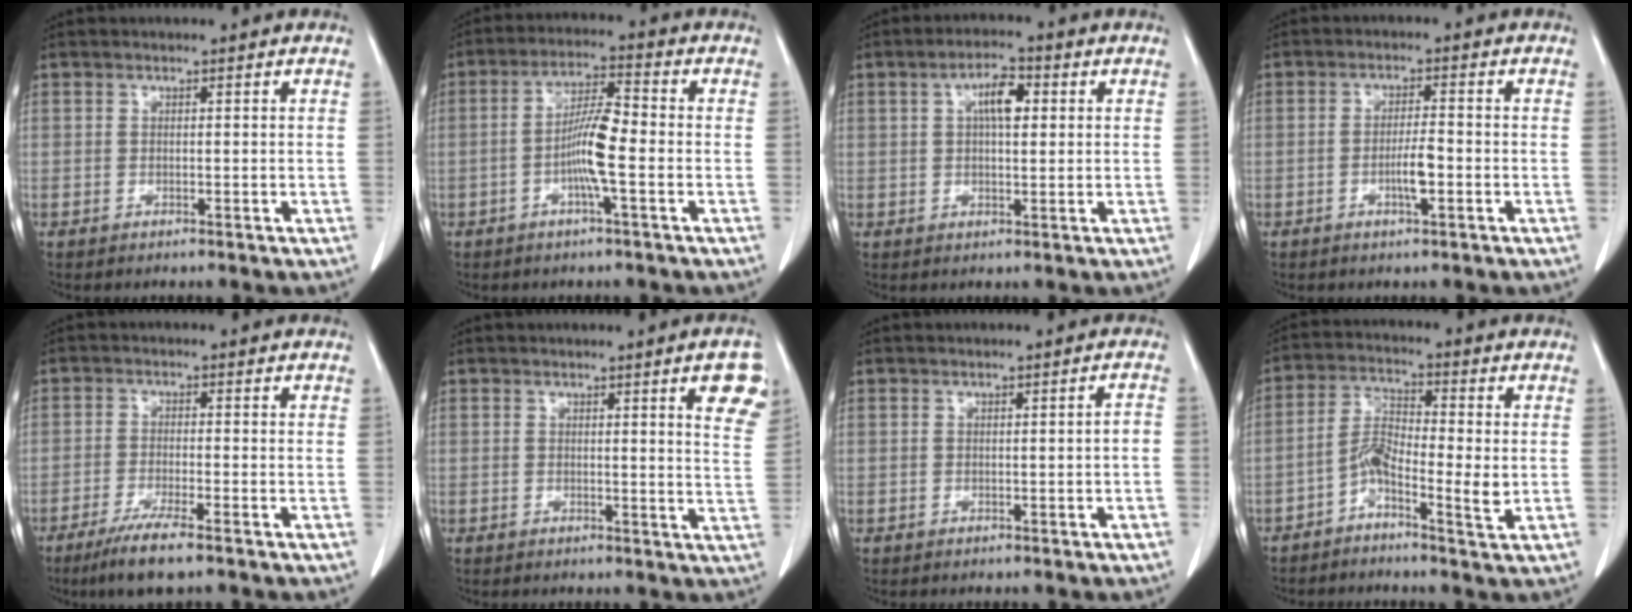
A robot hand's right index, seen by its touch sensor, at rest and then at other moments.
{"total": 7.0, "force": [-1.6, 0.5, 6.8], "torque": [-0.130, 0.008, -0.032]}
{"total": 5.1, "force": [1.4, 1.7, 4.6], "torque": [-0.081, 0.010, 0.022]}
{"total": 3.6, "force": [-1.1, 0.4, 3.4], "torque": [-0.058, 0.000, -0.018]}
{"total": 6.5, "force": [-4.5, 0.1, 4.7], "torque": [-0.087, -0.017, -0.080]}
{"total": 6.2, "force": [3.0, 0.2, 5.4], "torque": [-0.057, -0.013, 0.024]}
{"total": 1.3, "force": [-0.4, 0.0, 1.2], "torque": [-0.013, 0.000, -0.004]}
{"total": 6.0, "force": [-1.9, 1.4, 5.5], "torque": [-0.111, 0.015, -0.040]}